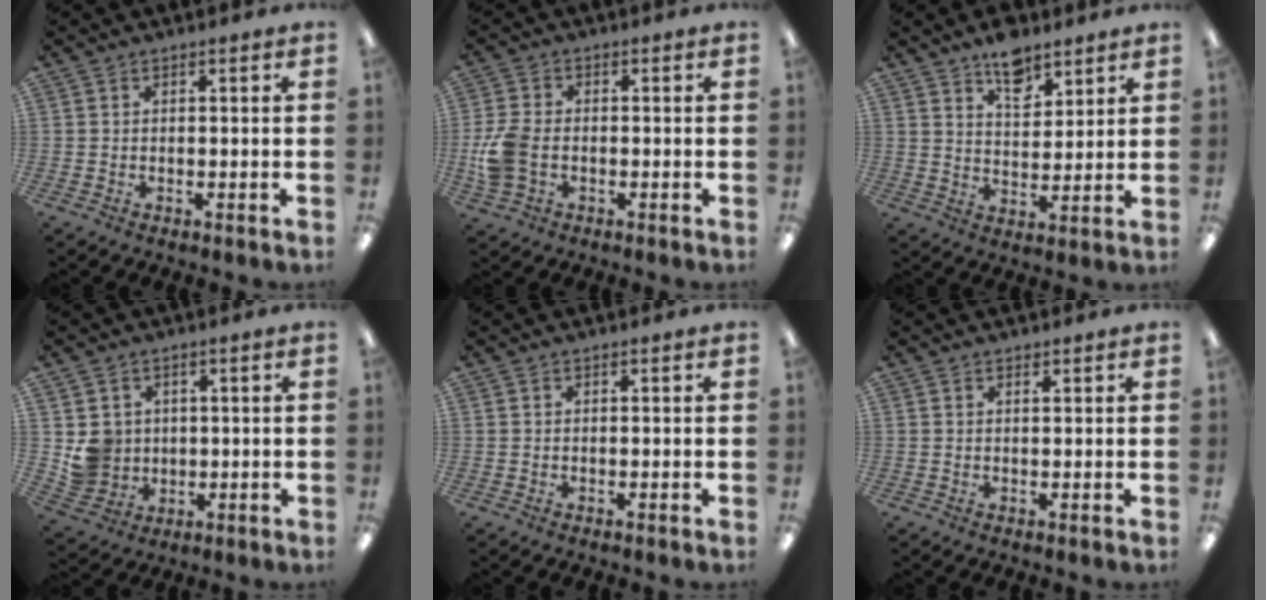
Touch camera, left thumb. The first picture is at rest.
{"total": 7.9, "force": [-1.6, 5.6, 5.4], "torque": [-0.119, 0.011, -0.029]}
{"total": 9.0, "force": [6.6, 4.7, 3.9], "torque": [-0.050, -0.034, 0.114]}
{"total": 6.5, "force": [1.1, 6.3, 1.2], "torque": [-0.019, 0.004, 0.028]}
{"total": 0.0}
{"total": 0.6, "force": [0.6, 0.2, 0.2], "torque": [0.003, -0.004, 0.009]}